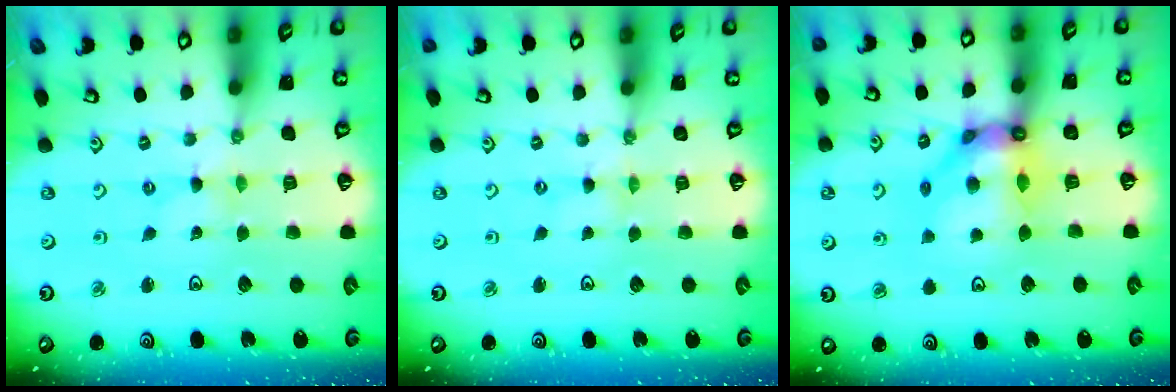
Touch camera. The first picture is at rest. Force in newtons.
{"total": 0.0}
{"total": 11.5, "press": 11.4, "slide": 1.6}